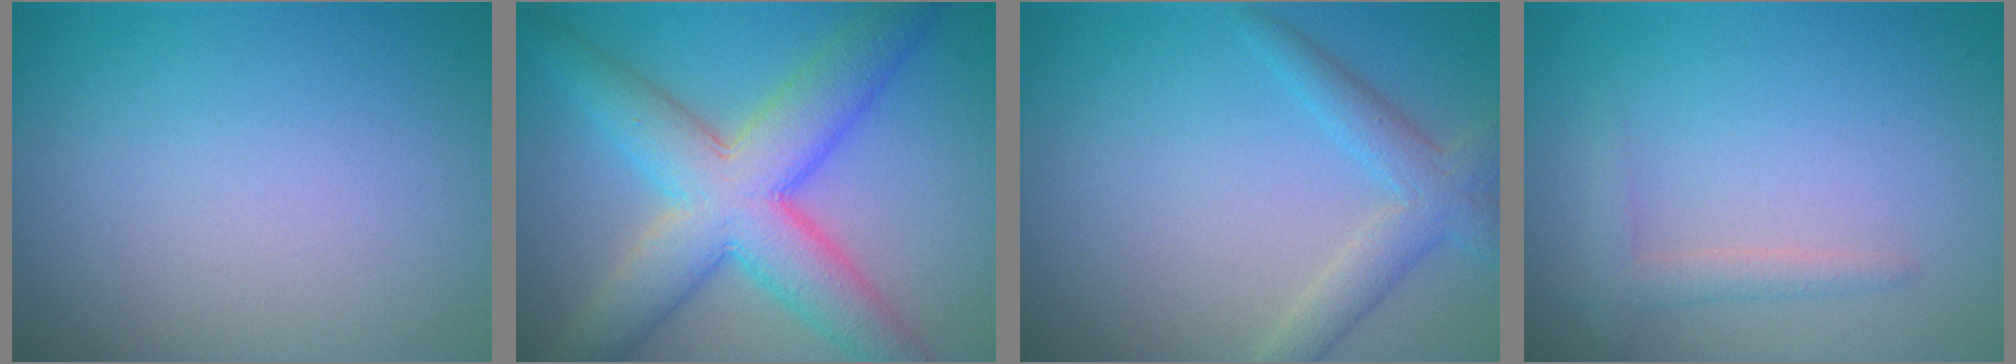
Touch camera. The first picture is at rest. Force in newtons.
{"total": 9.1, "press": 9.1, "slide": 0.2}
{"total": 3.1, "press": 3.1, "slide": 0.2}
{"total": 1.6, "press": 1.6, "slide": 0.1}